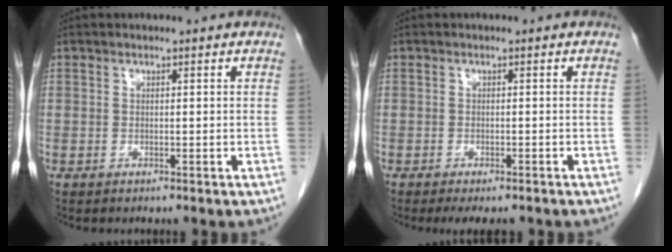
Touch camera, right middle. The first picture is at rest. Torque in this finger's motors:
{"motor_torque": [0.09, -0.38, 0.01, 0.02]}